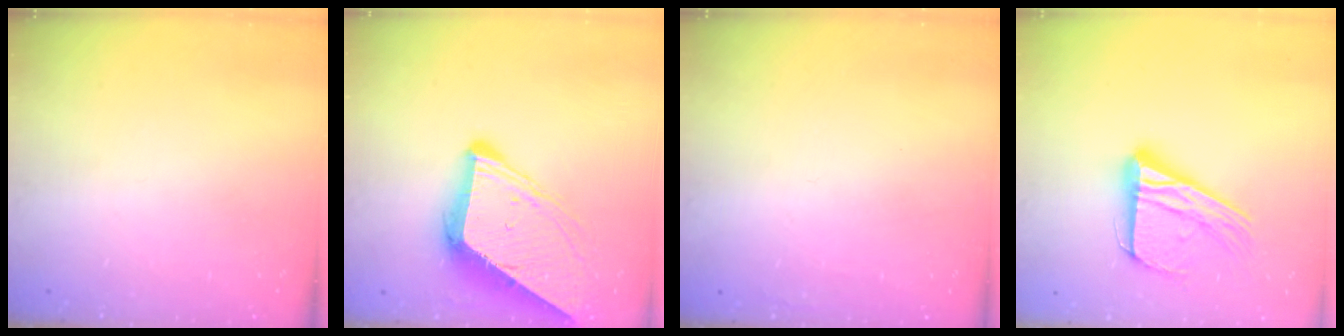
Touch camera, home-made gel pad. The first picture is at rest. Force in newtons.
{"total": 10.3, "press": 10.3, "slide": 0.9}
{"total": 1.6, "press": 1.6, "slide": 0.1}
{"total": 18.1, "press": 18.0, "slide": 1.6}